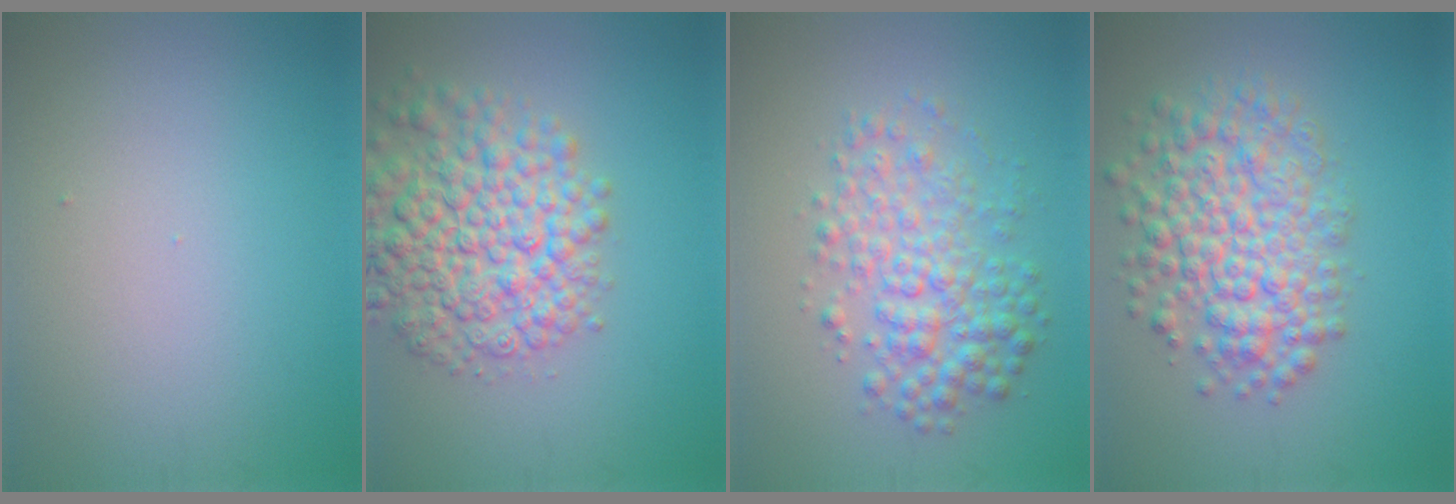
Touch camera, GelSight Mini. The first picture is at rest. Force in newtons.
{"total": 8.1, "press": 8.1, "slide": 0.3}
{"total": 4.8, "press": 4.8, "slide": 0.1}
{"total": 7.0, "press": 7.0, "slide": 0.2}